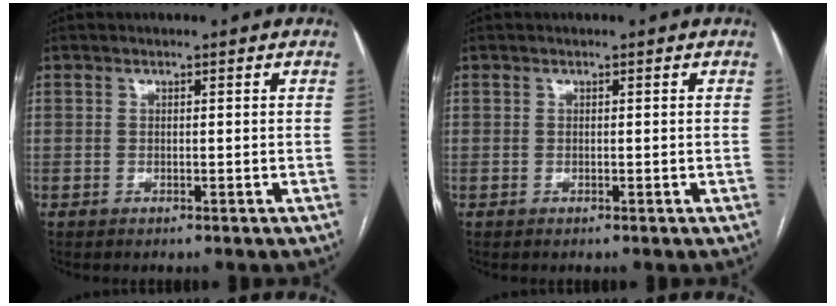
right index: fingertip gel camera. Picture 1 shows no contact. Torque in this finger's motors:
{"motor_torque": [0.00, 0.00, 0.00, 0.00]}